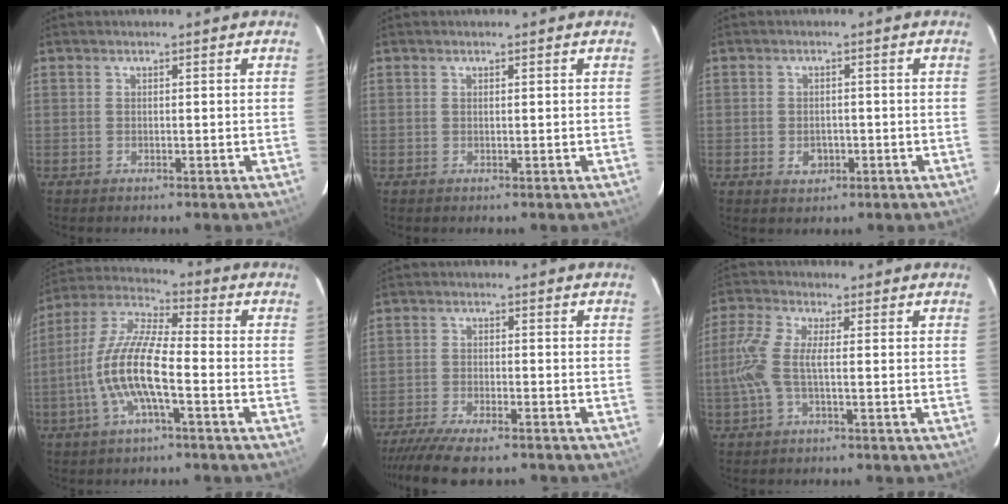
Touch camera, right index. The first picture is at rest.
{"total": 0.0}
{"total": 3.1, "force": [-1.0, 2.5, 1.5], "torque": [-0.029, 0.001, -0.009]}
{"total": 12.7, "force": [-3.7, 2.6, 11.9], "torque": [-0.246, 0.003, -0.078]}
{"total": 10.9, "force": [-9.3, 2.1, 5.4], "torque": [-0.128, -0.032, -0.157]}
{"total": 6.9, "force": [-0.8, 1.4, 6.7], "torque": [-0.157, 0.004, -0.015]}